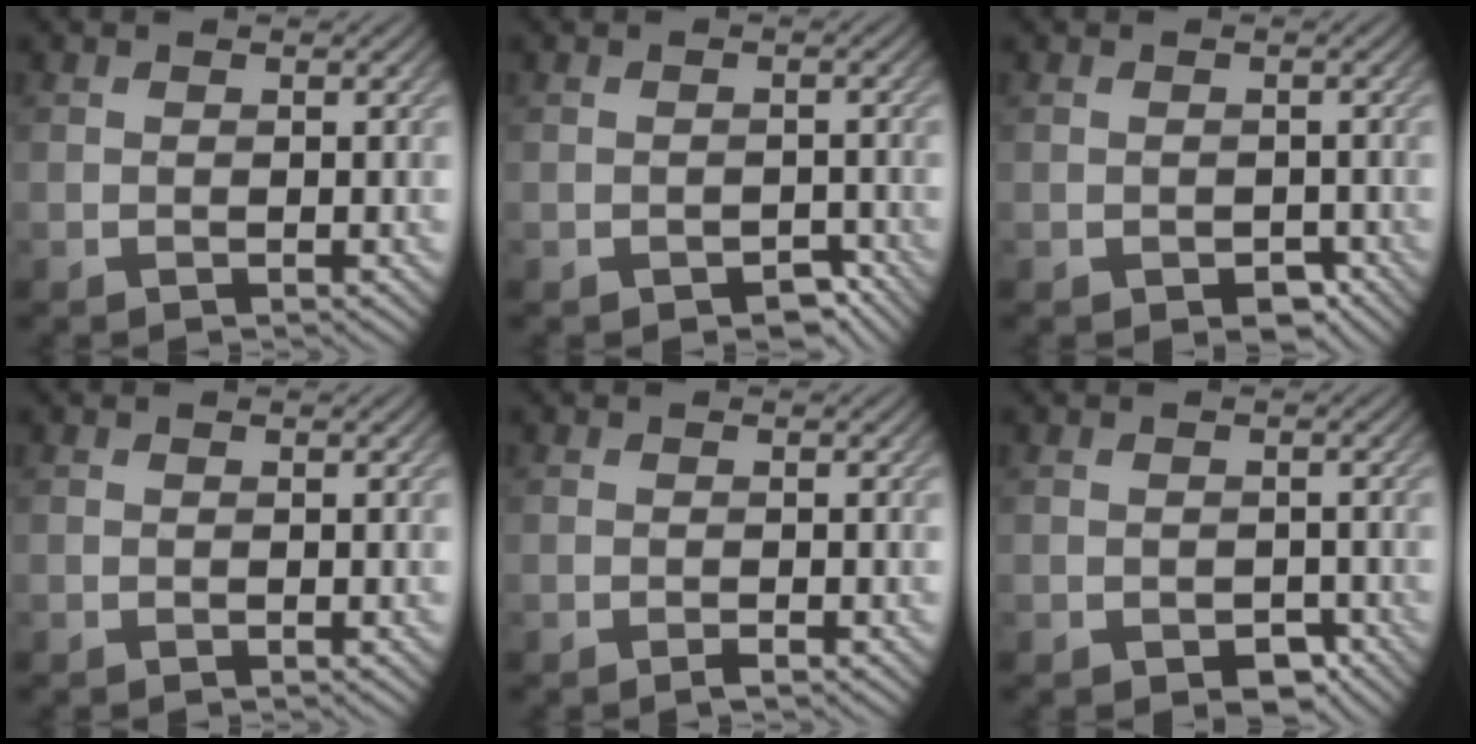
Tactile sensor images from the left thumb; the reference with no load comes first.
{"total": 2.4, "force": [-1.5, 1.5, 1.2], "torque": [-0.016, -0.007, -0.018]}
{"total": 2.1, "force": [-1.0, 1.4, 1.1], "torque": [-0.020, -0.012, -0.014]}
{"total": 0.0}
{"total": 0.6, "force": [-0.4, 0.1, 0.4], "torque": [-0.006, -0.001, -0.007]}
{"total": 2.5, "force": [-1.2, 1.7, 1.3], "torque": [-0.023, -0.013, -0.017]}